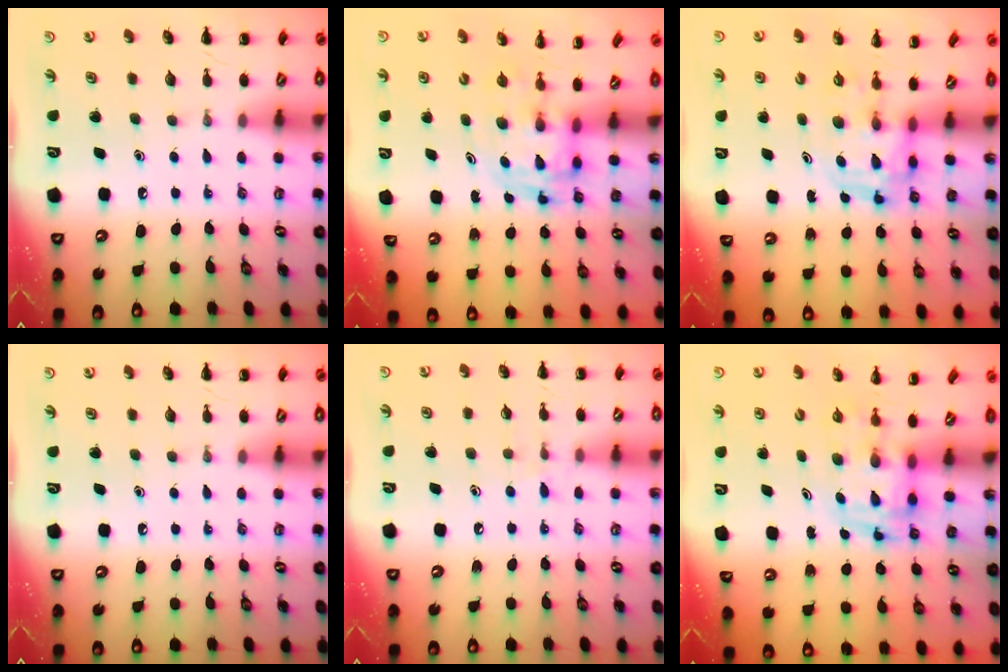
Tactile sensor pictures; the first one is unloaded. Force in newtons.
{"total": 3.4, "press": 3.3, "slide": 0.6}
{"total": 3.5, "press": 3.5, "slide": 0.6}
{"total": 0.0}
{"total": 5.9, "press": 5.4, "slide": 2.3}
{"total": 3.5, "press": 3.5, "slide": 0.7}